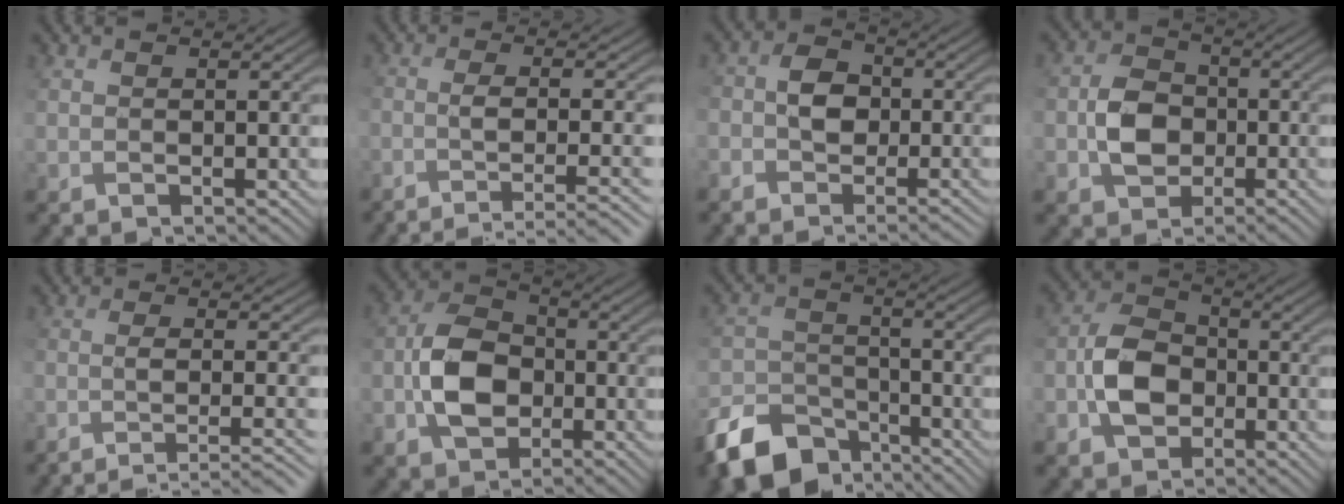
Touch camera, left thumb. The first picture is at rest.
{"total": 6.4, "force": [-2.5, 1.8, 5.6], "torque": [-0.080, -0.008, -0.039]}
{"total": 4.6, "force": [-2.2, 3.0, 2.7], "torque": [-0.053, 0.004, -0.056]}
{"total": 5.7, "force": [-1.3, 4.5, 3.2], "torque": [-0.064, 0.001, -0.031]}
{"total": 6.6, "force": [-3.8, 1.6, 5.2], "torque": [-0.080, -0.005, -0.054]}
{"total": 8.3, "force": [-2.3, 5.8, 5.5], "torque": [-0.114, 0.005, -0.055]}
{"total": 11.6, "force": [-8.4, 6.1, 5.1], "torque": [-0.116, -0.018, -0.163]}
{"total": 7.5, "force": [-2.3, 5.5, 4.6], "torque": [-0.095, 0.005, -0.057]}